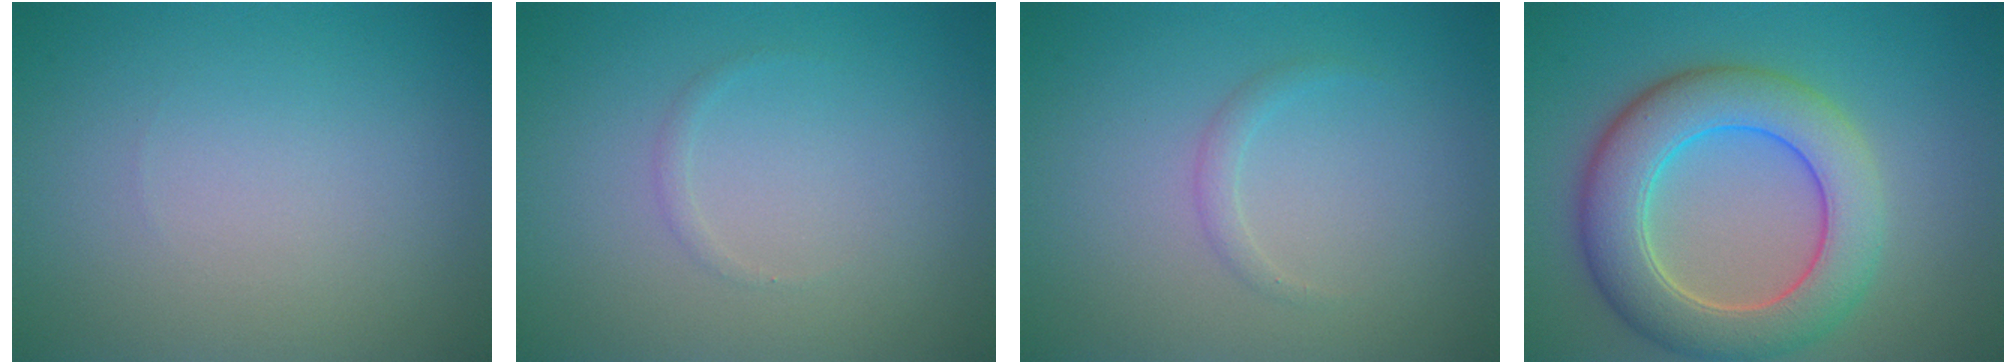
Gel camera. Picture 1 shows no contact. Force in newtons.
{"total": 0.5, "press": 0.5, "slide": 0.0}
{"total": 1.0, "press": 1.0, "slide": 0.1}
{"total": 7.8, "press": 7.8, "slide": 0.3}